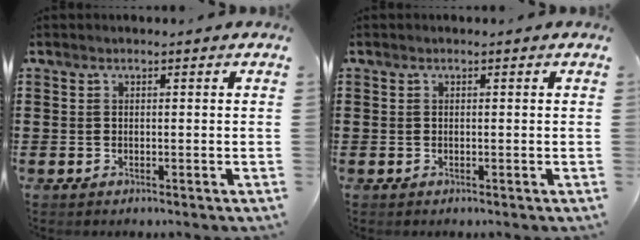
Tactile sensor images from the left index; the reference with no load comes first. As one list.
[{"total": 0.0}]